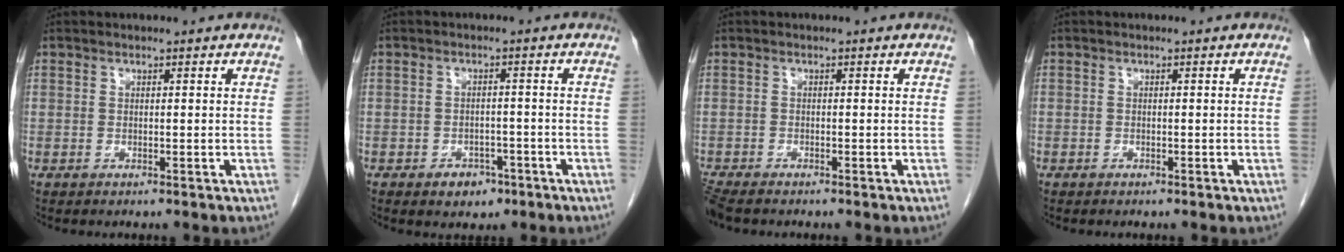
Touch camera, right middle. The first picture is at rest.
{"total": 3.5, "force": [-2.1, 2.3, 1.5], "torque": [-0.015, 0.007, -0.020]}
{"total": 3.4, "force": [-3.0, 0.9, 1.5], "torque": [-0.032, -0.012, -0.054]}
{"total": 0.0}